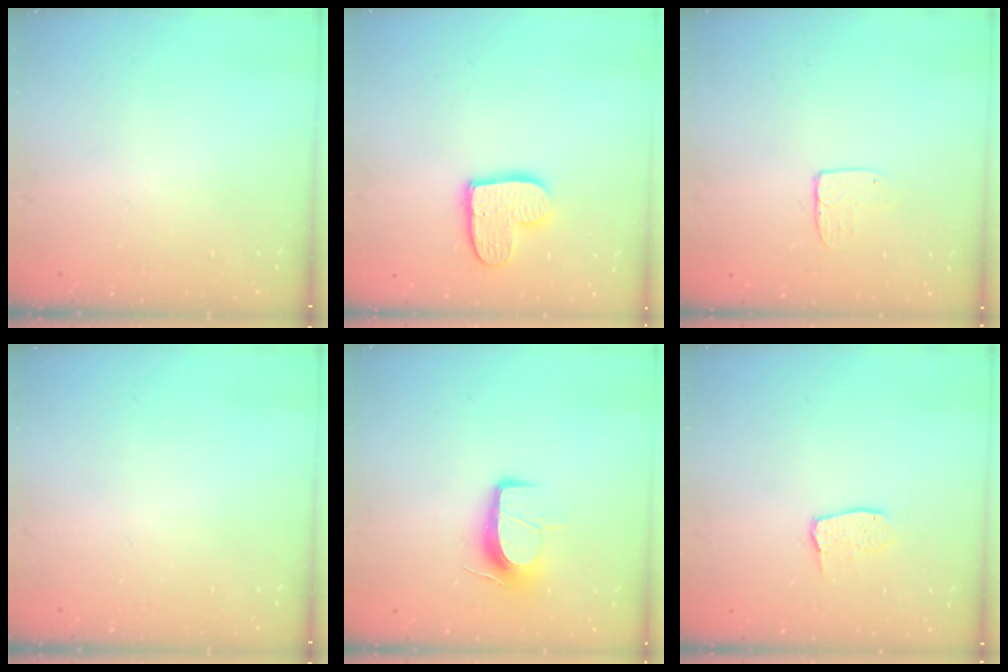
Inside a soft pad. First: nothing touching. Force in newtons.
{"total": 12.1, "press": 12.0, "slide": 0.9}
{"total": 5.4, "press": 5.4, "slide": 0.4}
{"total": 0.0}
{"total": 10.2, "press": 10.2, "slide": 0.8}
{"total": 3.0, "press": 3.0, "slide": 0.2}